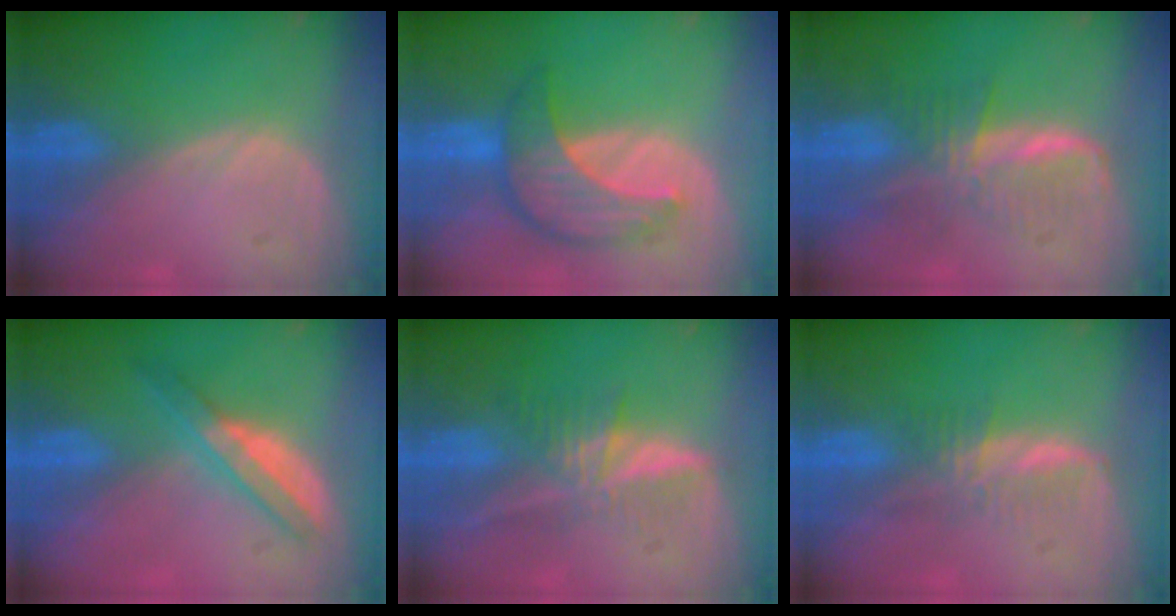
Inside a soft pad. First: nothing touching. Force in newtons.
{"total": 7.8, "press": 7.5, "slide": 2.3}
{"total": 6.3, "press": 6.1, "slide": 1.2}
{"total": 4.8, "press": 4.8, "slide": 0.8}
{"total": 5.9, "press": 5.5, "slide": 2.2}
{"total": 3.4, "press": 3.4, "slide": 0.6}